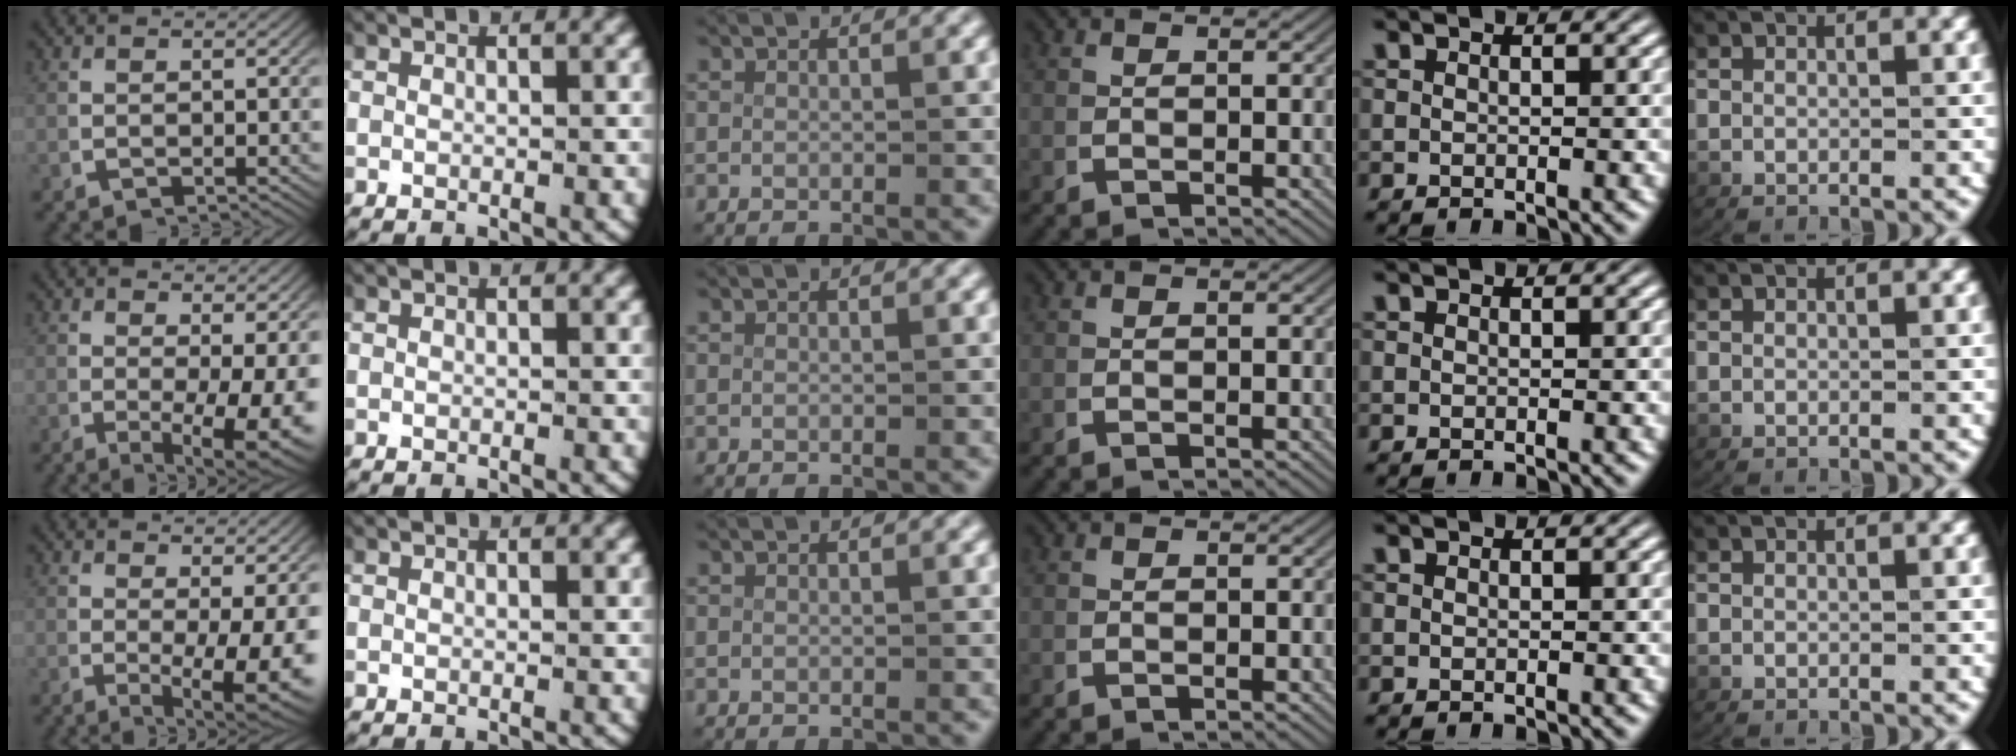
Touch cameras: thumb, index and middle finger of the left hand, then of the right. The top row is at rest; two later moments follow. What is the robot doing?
{"motion": "lift_and_place", "object": "map"}